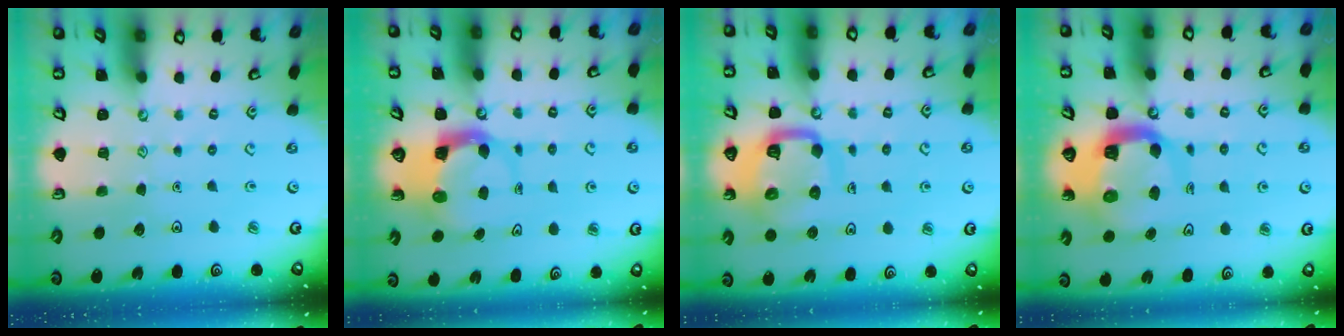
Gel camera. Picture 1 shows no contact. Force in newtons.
{"total": 3.8, "press": 3.8, "slide": 0.6}
{"total": 11.4, "press": 11.4, "slide": 1.2}
{"total": 11.3, "press": 11.2, "slide": 1.5}